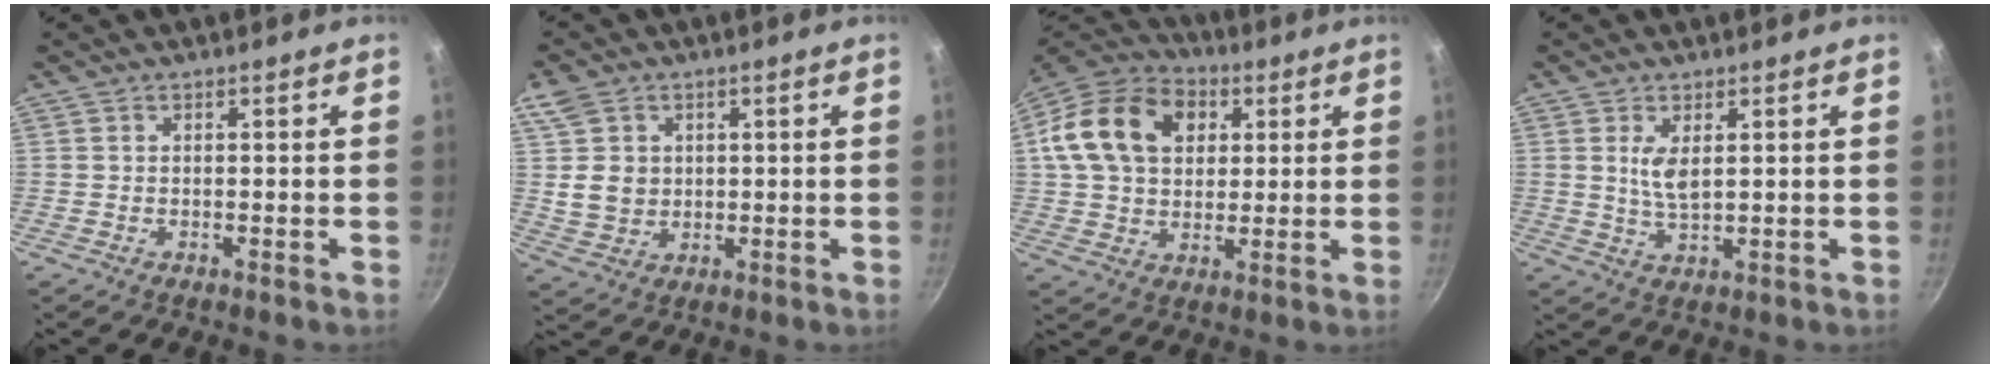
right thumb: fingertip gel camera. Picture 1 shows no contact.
{"total": 7.7, "force": [2.0, 6.4, 3.8], "torque": [-0.051, -0.014, 0.040]}
{"total": 19.4, "force": [5.1, 14.2, 12.2], "torque": [-0.201, 0.017, 0.078]}
{"total": 4.4, "force": [1.3, 1.9, 3.8], "torque": [-0.068, -0.016, 0.028]}